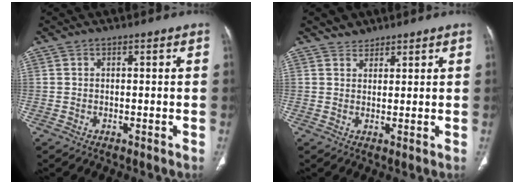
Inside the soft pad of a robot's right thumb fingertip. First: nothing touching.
{"total": 2.4, "force": [2.0, 1.3, -0.1], "torque": [0.015, -0.014, 0.027]}